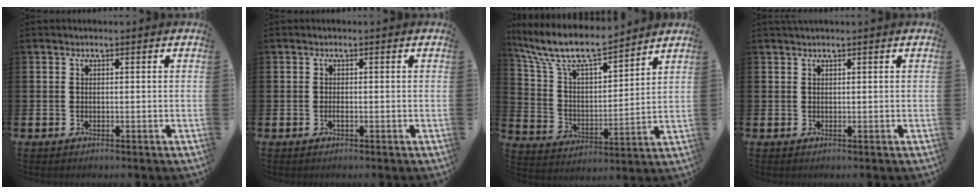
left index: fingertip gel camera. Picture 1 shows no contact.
{"total": 0.6, "force": [-0.4, 0.1, 0.5], "torque": [-0.017, 0.000, -0.005]}
{"total": 10.3, "force": [9.1, 2.4, 4.2], "torque": [-0.127, -0.053, 0.160]}
{"total": 0.7, "force": [0.7, 0.0, 0.3], "torque": [-0.002, 0.000, 0.011]}